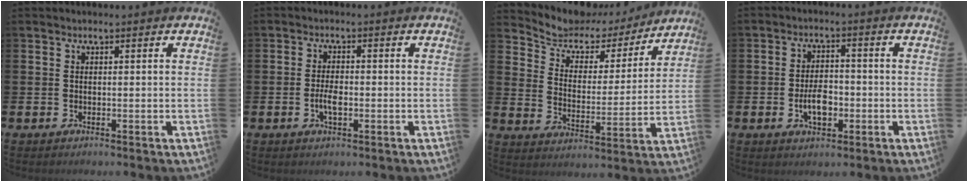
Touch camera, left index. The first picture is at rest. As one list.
[{"total": 2.8, "force": [-0.8, 1.2, 2.4], "torque": [-0.046, -0.005, -0.018]}, {"total": 6.6, "force": [5.8, 2.9, 1.3], "torque": [-0.053, -0.047, 0.095]}, {"total": 4.5, "force": [-1.3, 2.6, 3.4], "torque": [-0.047, 0.001, -0.028]}]